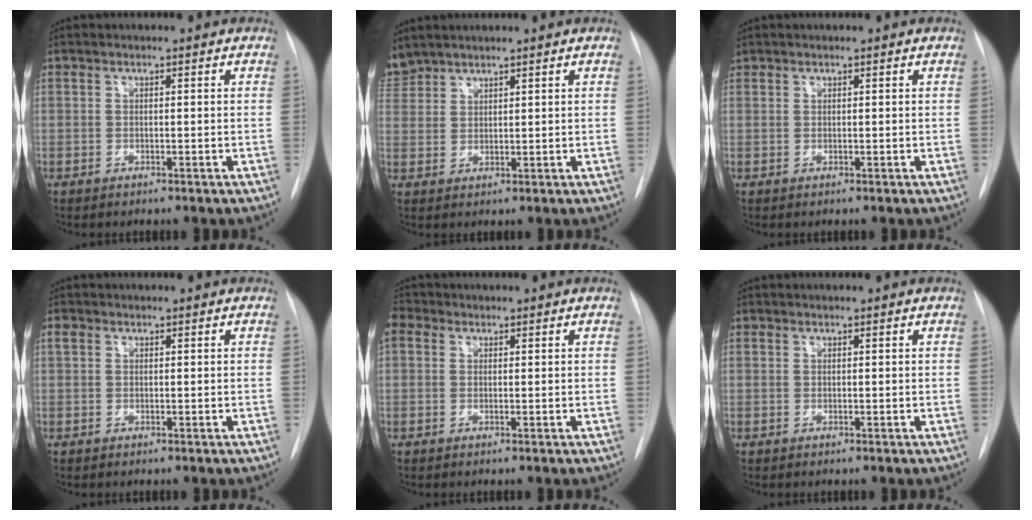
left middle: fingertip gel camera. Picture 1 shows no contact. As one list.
[{"total": 4.1, "force": [3.9, 1.2, 0.1], "torque": [-0.008, 0.014, 0.083]}, {"total": 0.6, "force": [0.5, 0.3, -0.1], "torque": [0.000, 0.006, 0.010]}, {"total": 1.0, "force": [0.4, 0.8, 0.4], "torque": [-0.010, 0.012, 0.007]}, {"total": 3.2, "force": [1.3, 2.6, 1.4], "torque": [-0.039, 0.020, 0.026]}, {"total": 0.0}]